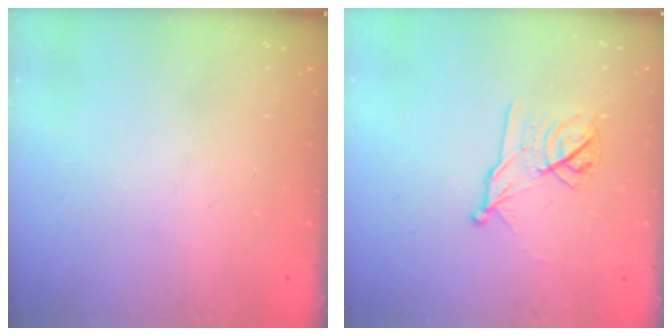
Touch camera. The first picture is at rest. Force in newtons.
{"total": 11.3, "press": 11.3, "slide": 0.5}